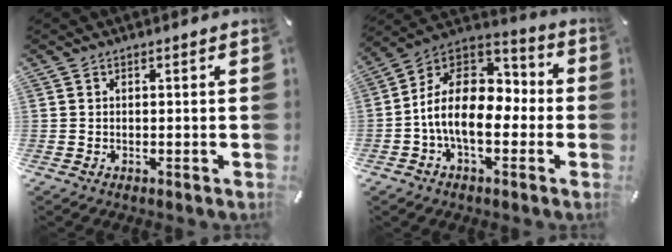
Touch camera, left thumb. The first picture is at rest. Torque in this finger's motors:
{"motor_torque": [0.27, 1.47, 1.85, 0.18, 0.26]}